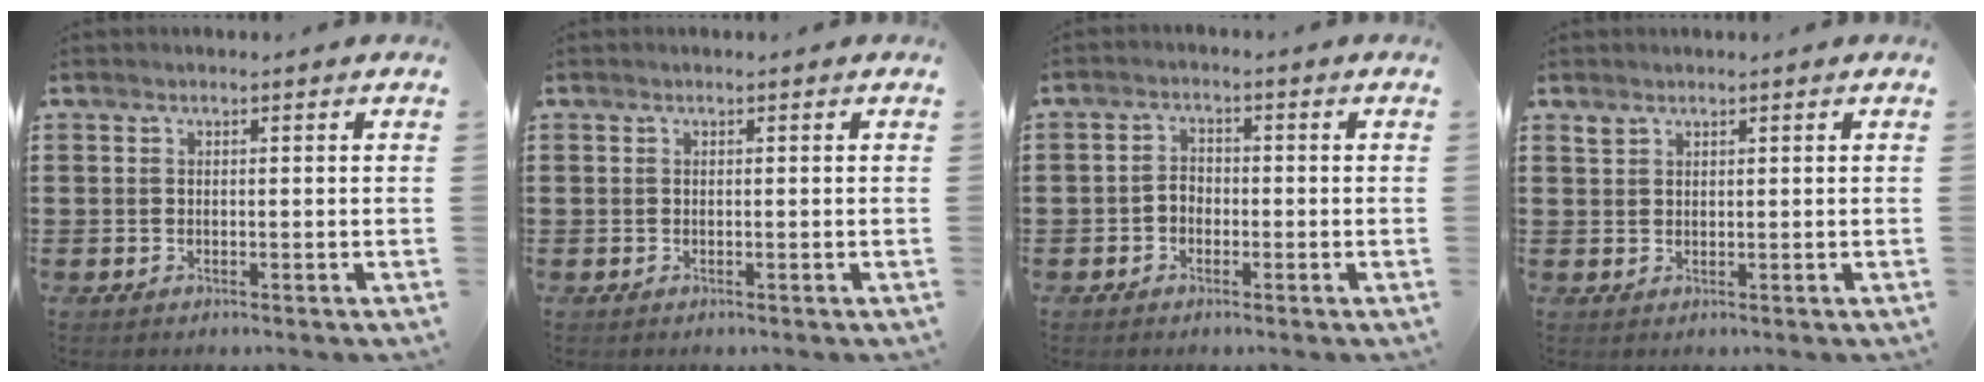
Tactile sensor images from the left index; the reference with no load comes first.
{"total": 0.0}
{"total": 2.0, "force": [-0.9, 1.5, 0.9], "torque": [-0.022, 0.005, -0.022]}
{"total": 1.2, "force": [1.0, 0.6, 0.1], "torque": [-0.006, 0.002, 0.021]}